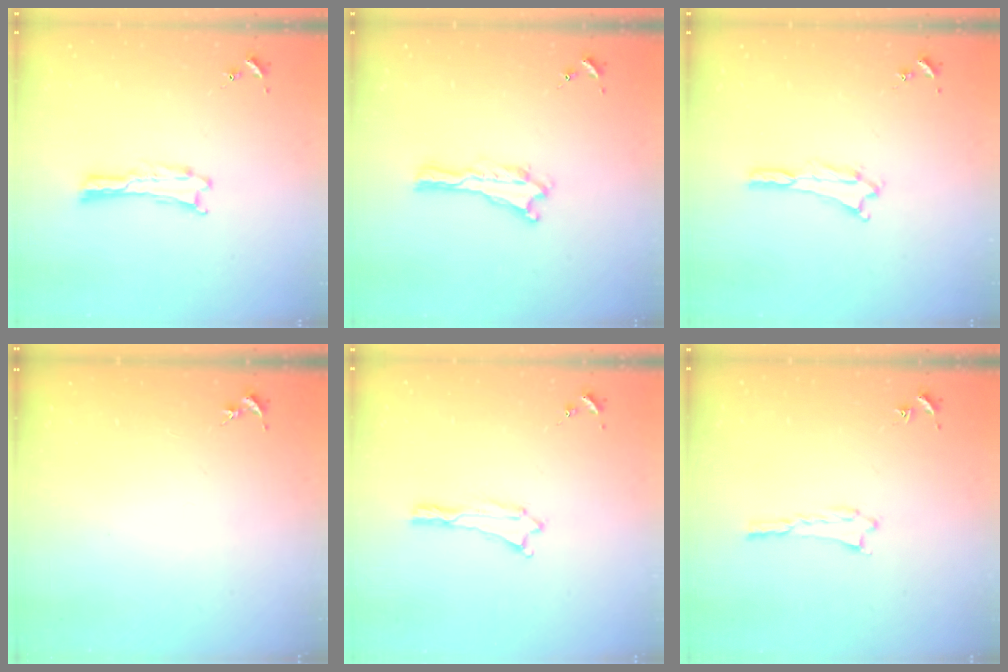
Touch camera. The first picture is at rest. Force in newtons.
{"total": 0.0}
{"total": 0.7, "press": 0.7, "slide": 0.2}
{"total": 0.0}
{"total": 0.0}
{"total": 1.4, "press": 1.4, "slide": 0.2}